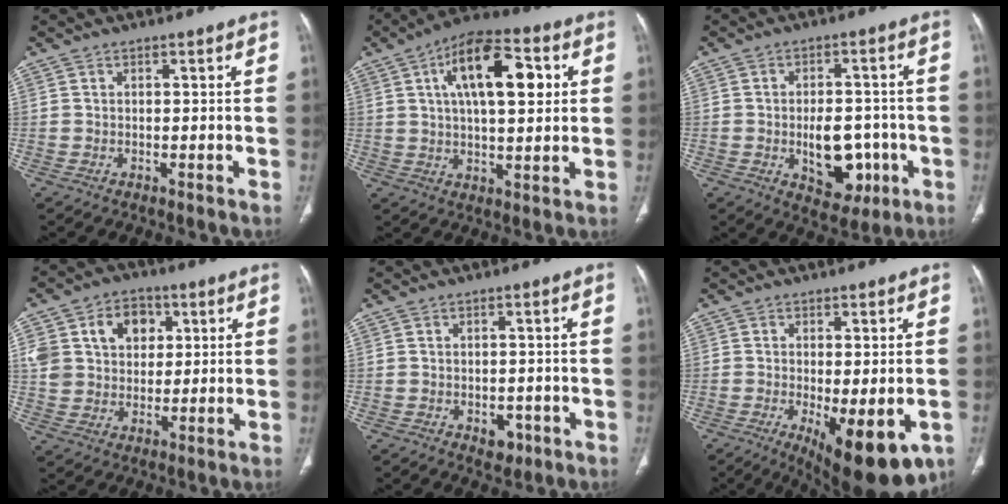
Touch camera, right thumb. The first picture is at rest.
{"total": 16.5, "force": [4.7, 7.2, 14.1], "torque": [-0.211, 0.008, 0.070]}
{"total": 11.0, "force": [-2.7, 6.8, 8.2], "torque": [-0.086, 0.016, -0.023]}
{"total": 13.6, "force": [4.4, 10.6, 7.3], "torque": [-0.095, 0.002, 0.079]}
{"total": 3.2, "force": [-1.4, 2.2, 1.9], "torque": [-0.010, 0.003, -0.012]}
{"total": 14.1, "force": [-5.3, 5.2, 11.9], "torque": [-0.147, -0.014, -0.063]}